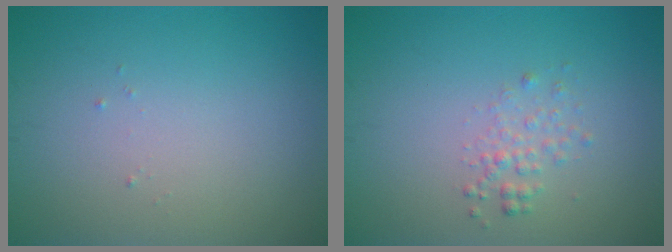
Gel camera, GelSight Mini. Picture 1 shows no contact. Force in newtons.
{"total": 1.4, "press": 1.4, "slide": 0.1}